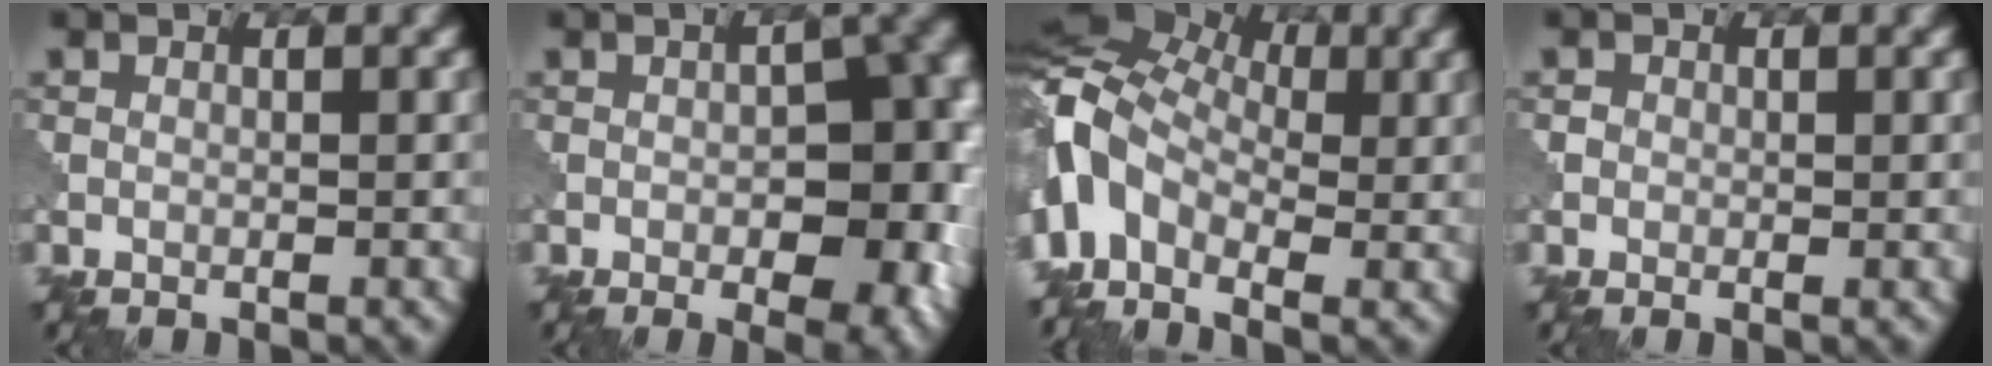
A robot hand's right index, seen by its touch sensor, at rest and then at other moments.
{"total": 9.2, "force": [-2.5, 4.5, 7.6], "torque": [-0.077, -0.001, -0.031]}
{"total": 8.9, "force": [-0.1, 6.5, 6.1], "torque": [-0.140, 0.011, -0.013]}
{"total": 0.9, "force": [0.0, 0.9, 0.1], "torque": [0.002, -0.002, 0.006]}